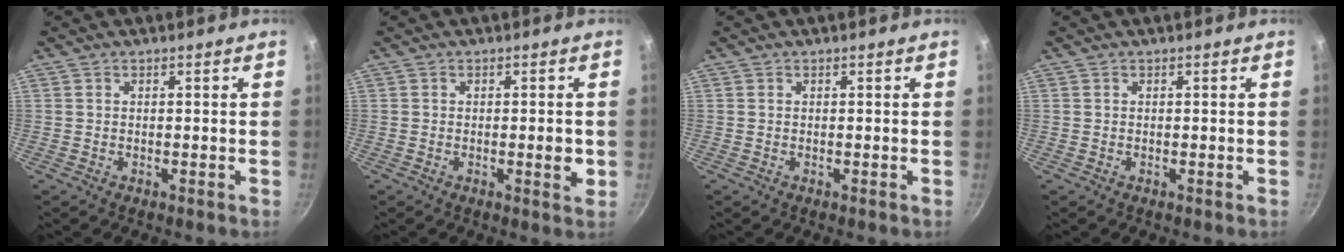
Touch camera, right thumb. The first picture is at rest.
{"total": 3.0, "force": [-0.4, 1.0, 2.8], "torque": [-0.033, 0.000, -0.006]}
{"total": 0.0}
{"total": 0.0}